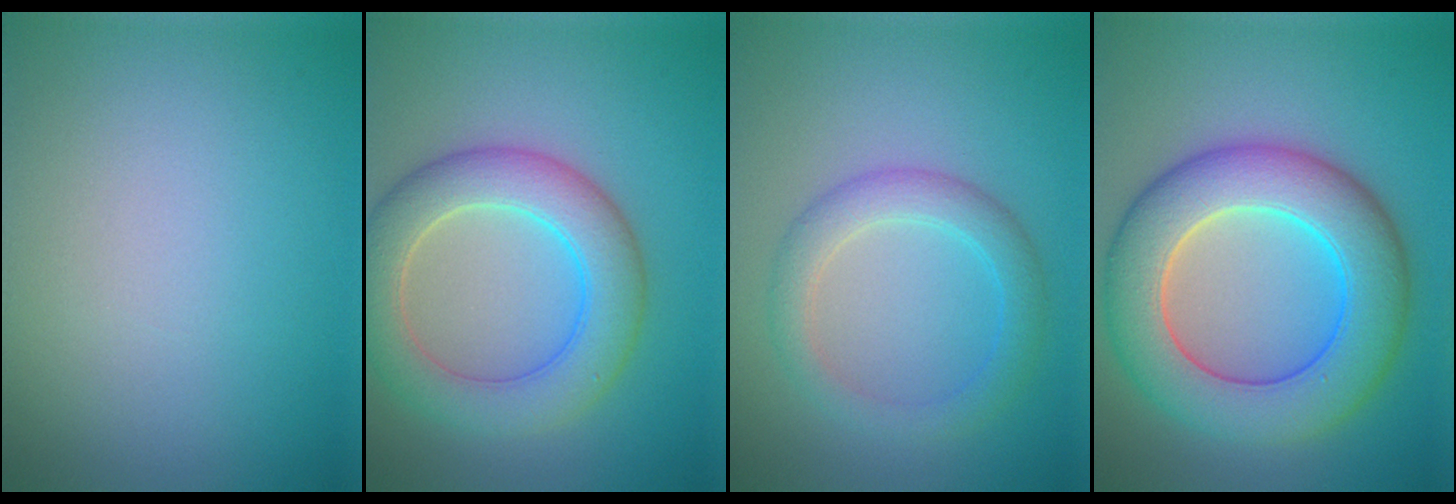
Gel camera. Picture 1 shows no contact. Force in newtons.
{"total": 6.2, "press": 6.2, "slide": 0.3}
{"total": 3.2, "press": 3.2, "slide": 0.1}
{"total": 9.3, "press": 9.3, "slide": 0.2}